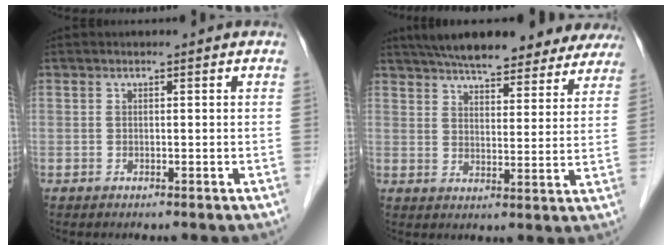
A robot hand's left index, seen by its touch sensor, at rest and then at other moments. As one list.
[{"total": 23.3, "force": [20.1, 6.2, 10.0], "torque": [-0.151, 0.018, 0.253]}]